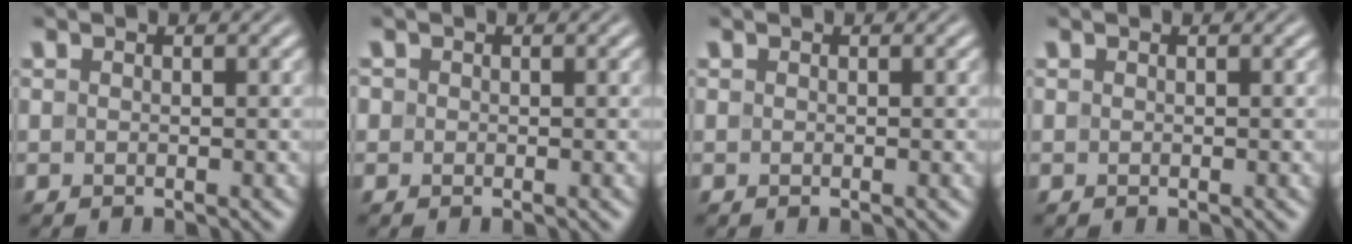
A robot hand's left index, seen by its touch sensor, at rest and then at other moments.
{"total": 0.0}
{"total": 0.0}
{"total": 0.0}